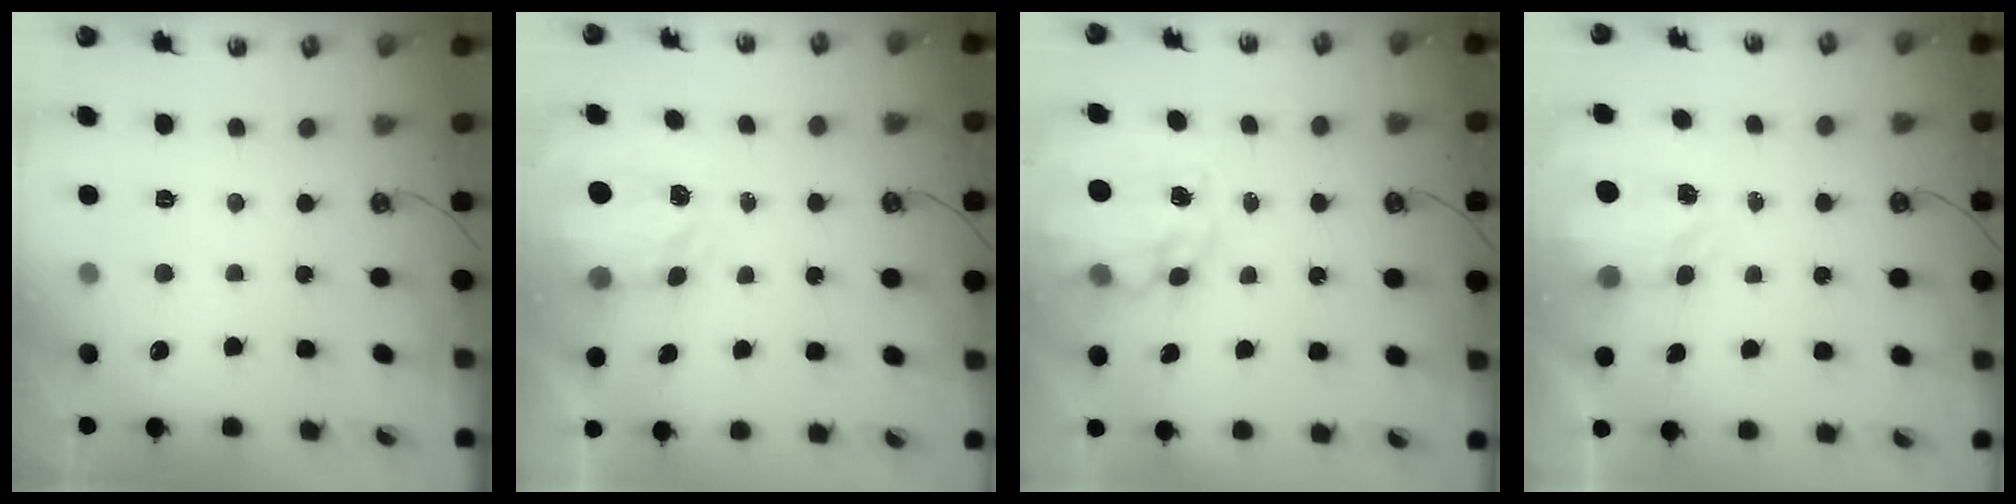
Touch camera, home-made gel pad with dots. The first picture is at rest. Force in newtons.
{"total": 4.0, "press": 4.0, "slide": 0.5}
{"total": 10.3, "press": 10.3, "slide": 1.0}
{"total": 3.8, "press": 3.7, "slide": 0.5}